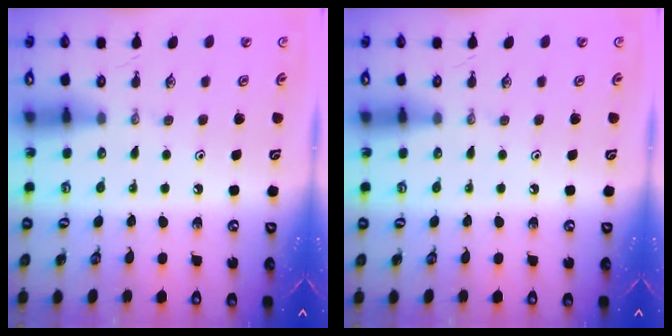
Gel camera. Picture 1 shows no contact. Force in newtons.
{"total": 0.0}